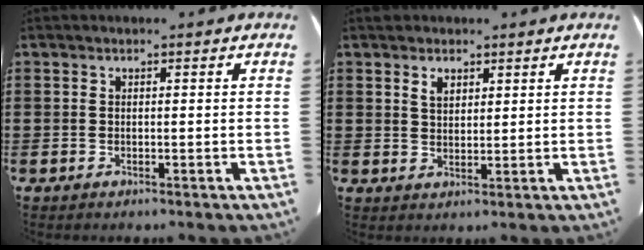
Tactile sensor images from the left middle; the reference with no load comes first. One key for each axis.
{"total": 2.4, "fx": 1.7, "fy": 1.4, "fz": 1.1, "tx": -0.026, "ty": 0.003, "tz": 0.032}